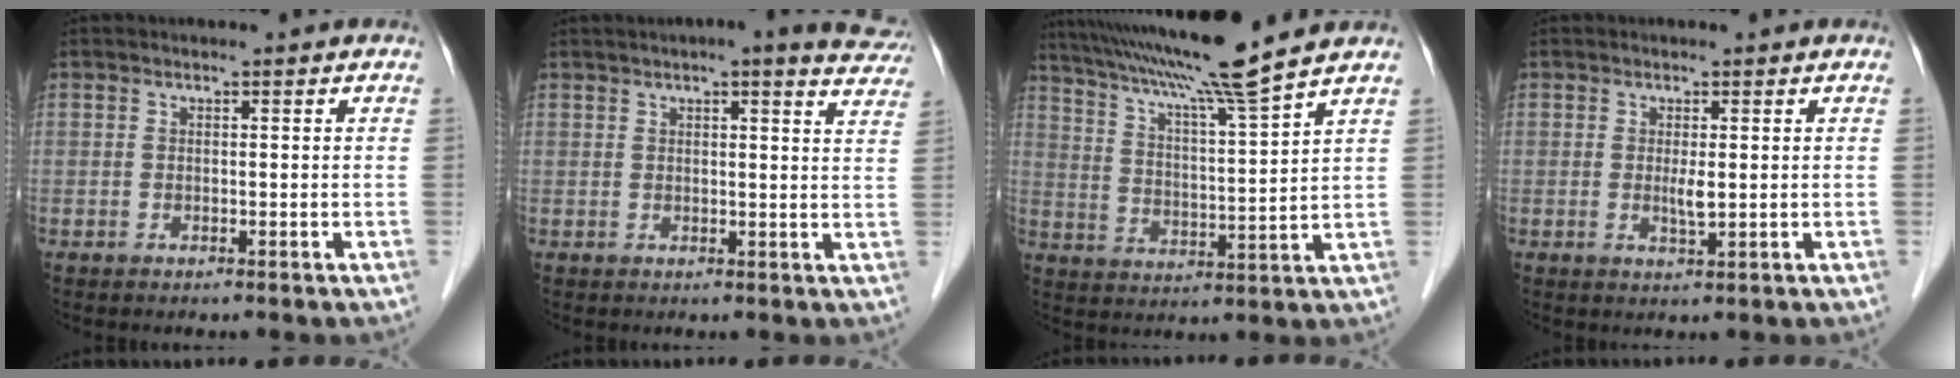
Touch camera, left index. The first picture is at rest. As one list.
[{"total": 12.2, "force": [10.4, 1.8, 6.1], "torque": [-0.062, 0.004, 0.100]}, {"total": 13.9, "force": [11.6, -2.2, 7.3], "torque": [-0.130, -0.003, 0.188]}, {"total": 1.8, "force": [0.2, 0.2, 1.8], "torque": [-0.036, -0.004, 0.005]}]